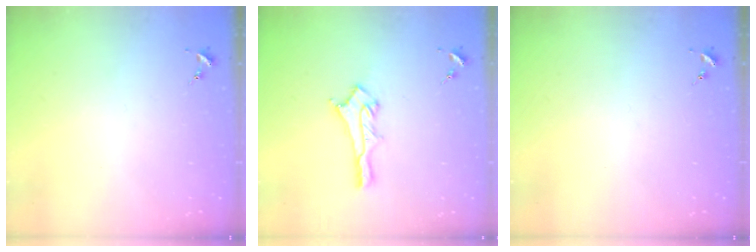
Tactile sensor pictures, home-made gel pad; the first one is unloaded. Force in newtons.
{"total": 12.5, "press": 12.5, "slide": 1.2}
{"total": 0.0}